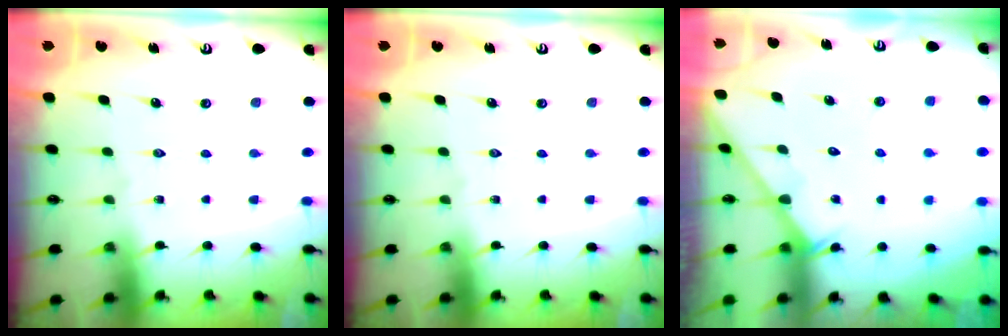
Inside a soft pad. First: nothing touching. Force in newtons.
{"total": 0.0}
{"total": 2.4, "press": 2.4, "slide": 0.2}